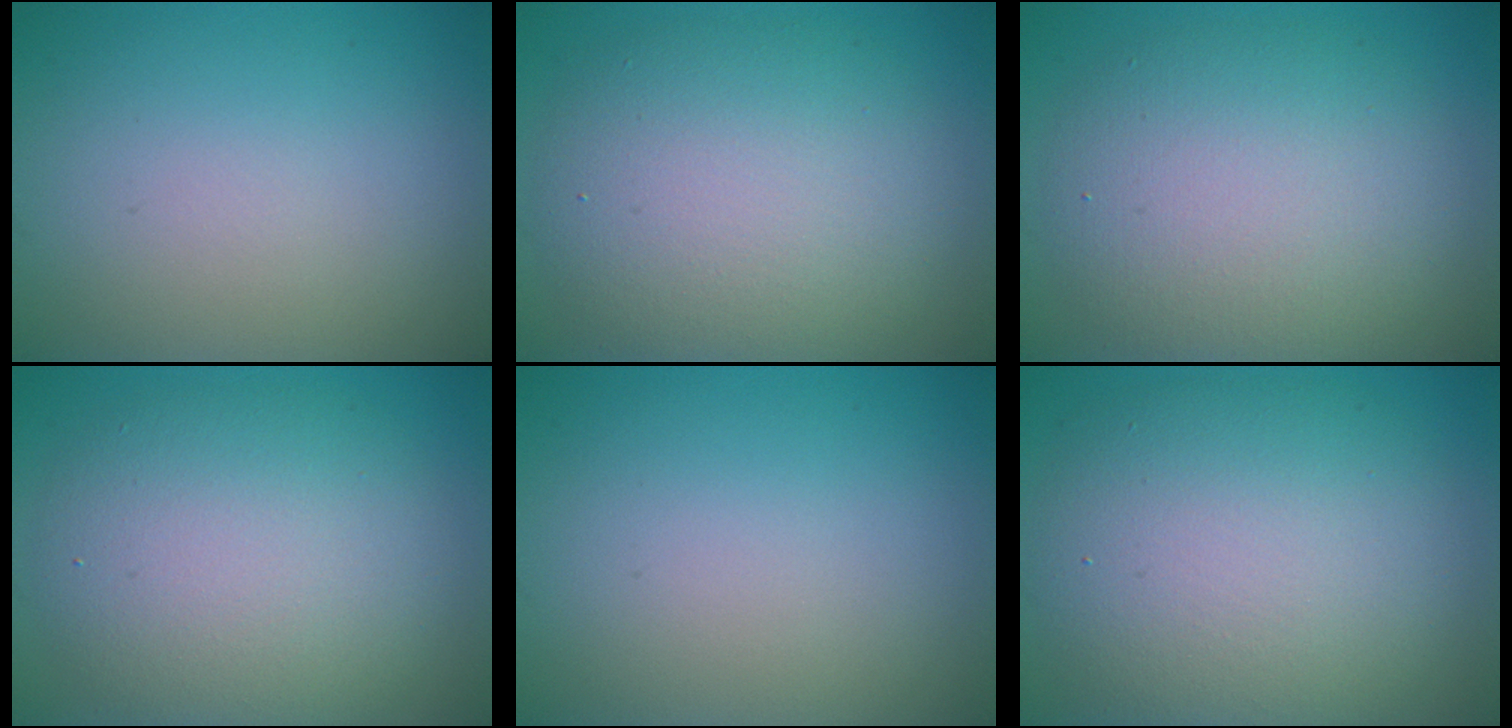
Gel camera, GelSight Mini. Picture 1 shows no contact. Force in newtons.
{"total": 8.3, "press": 8.3, "slide": 0.6}
{"total": 7.7, "press": 7.7, "slide": 0.7}
{"total": 7.7, "press": 7.7, "slide": 0.3}
{"total": 0.0}
{"total": 9.8, "press": 9.8, "slide": 0.9}